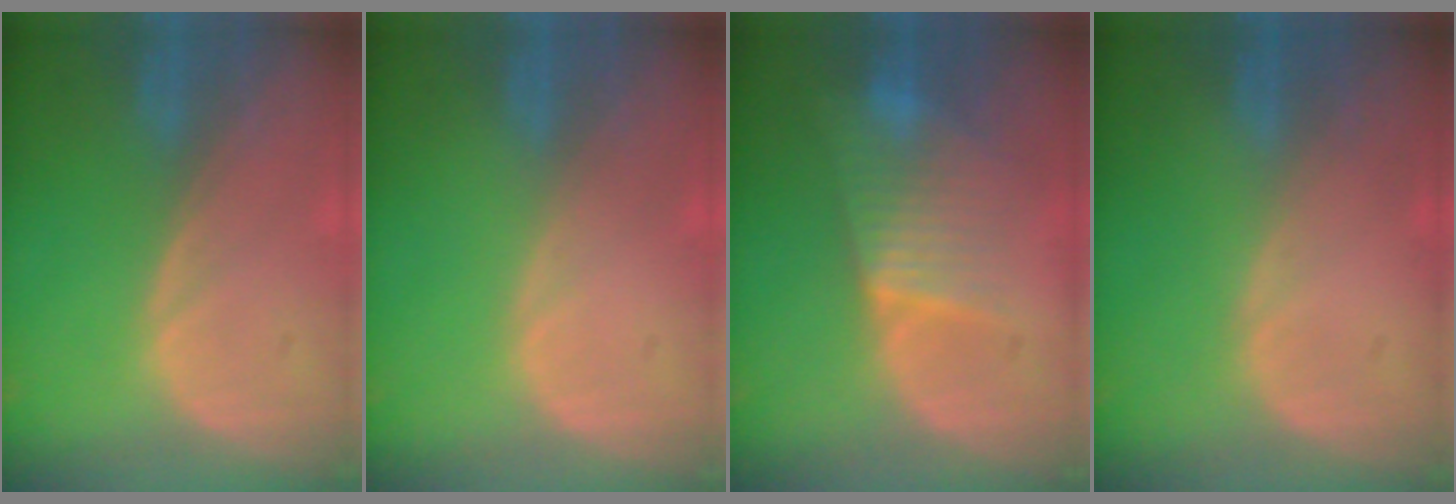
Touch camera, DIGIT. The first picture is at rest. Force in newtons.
{"total": 0.0}
{"total": 6.5, "press": 6.4, "slide": 1.1}
{"total": 0.0}